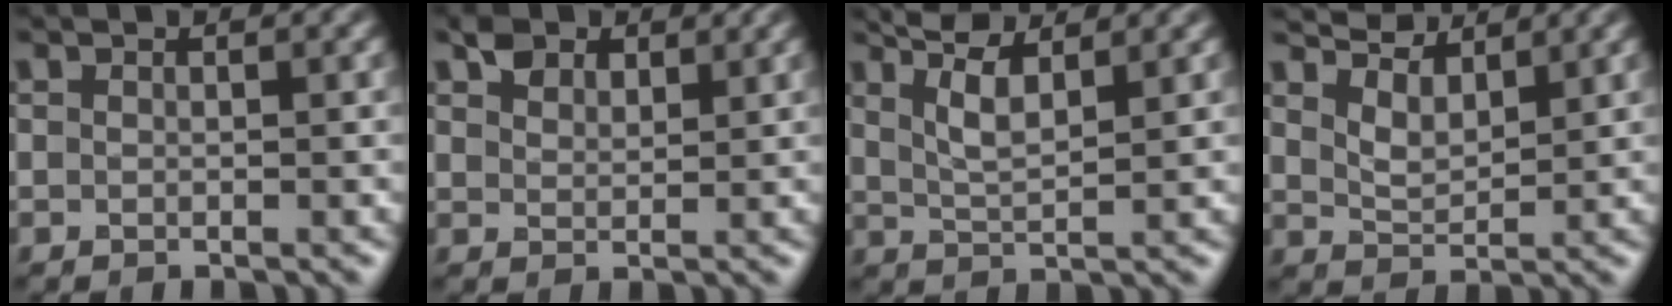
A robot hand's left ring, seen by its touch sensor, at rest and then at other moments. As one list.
[{"total": 2.6, "force": [1.9, 1.5, 0.9], "torque": [-0.020, 0.003, 0.035]}, {"total": 4.8, "force": [3.5, 1.1, 3.1], "torque": [-0.057, 0.016, 0.057]}, {"total": 4.4, "force": [3.8, 1.5, 1.9], "torque": [-0.044, 0.001, 0.059]}]